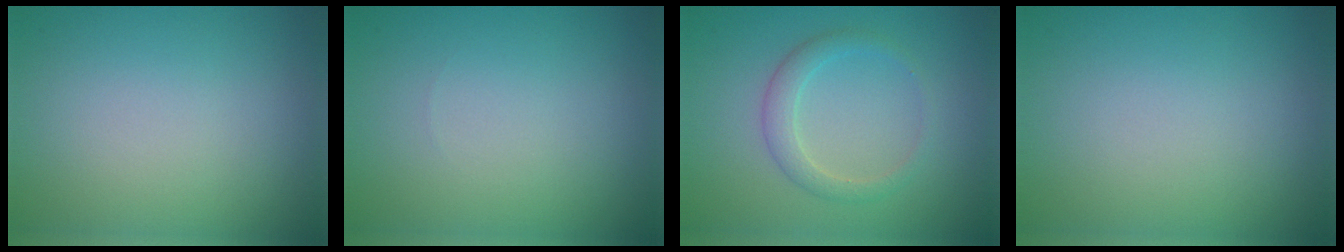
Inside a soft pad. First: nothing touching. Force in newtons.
{"total": 0.0}
{"total": 2.1, "press": 2.1, "slide": 0.2}
{"total": 0.0}